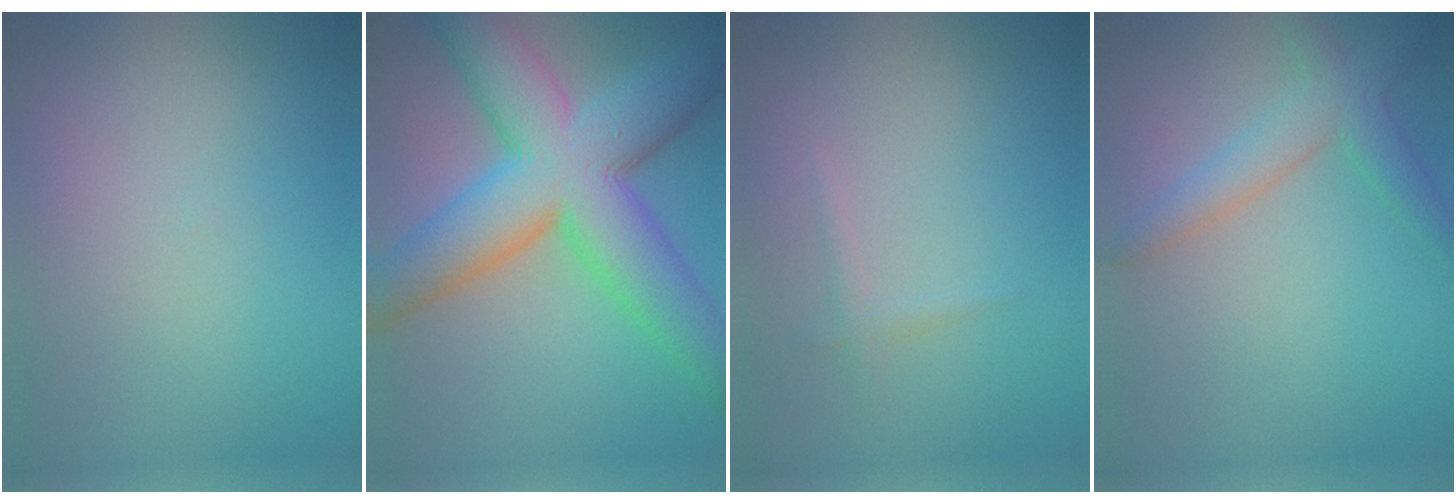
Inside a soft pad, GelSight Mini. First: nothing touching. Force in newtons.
{"total": 13.0, "press": 13.0, "slide": 0.3}
{"total": 0.8, "press": 0.8, "slide": 0.0}
{"total": 3.3, "press": 3.3, "slide": 0.2}